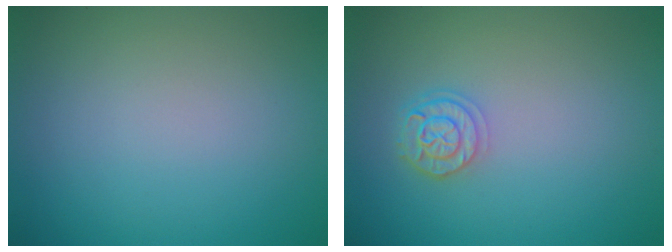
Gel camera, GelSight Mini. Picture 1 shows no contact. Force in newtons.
{"total": 2.5, "press": 2.1, "slide": 1.4}